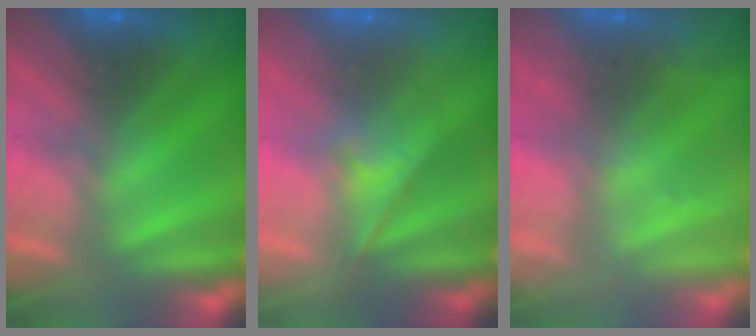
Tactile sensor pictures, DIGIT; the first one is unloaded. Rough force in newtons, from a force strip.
{"total": 1.9}
{"total": 2.3}